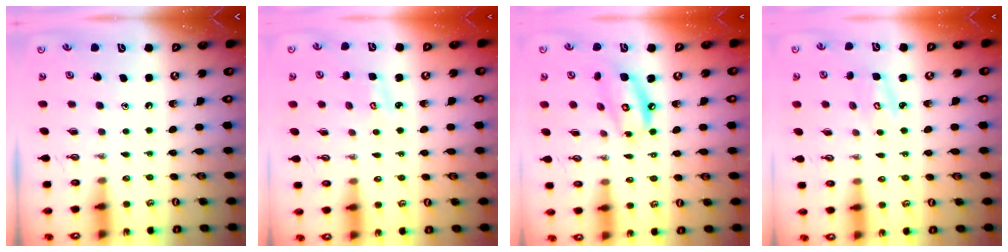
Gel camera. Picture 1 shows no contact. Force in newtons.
{"total": 2.9, "press": 2.9, "slide": 0.3}
{"total": 9.7, "press": 9.7, "slide": 0.9}
{"total": 3.3, "press": 3.3, "slide": 0.5}